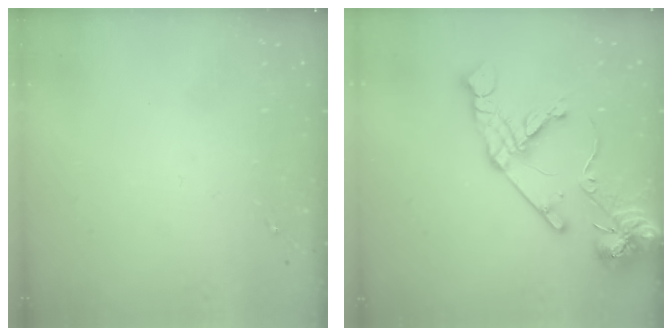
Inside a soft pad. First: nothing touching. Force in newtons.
{"total": 17.1, "press": 16.9, "slide": 2.3}